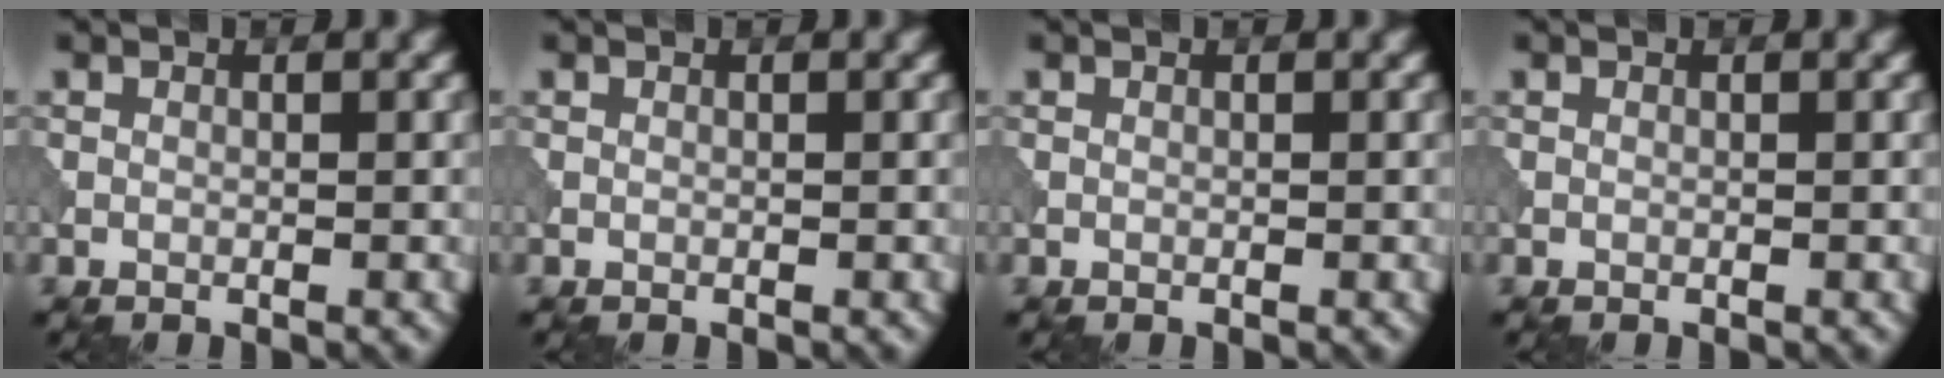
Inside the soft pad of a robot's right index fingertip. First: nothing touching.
{"total": 0.0}
{"total": 0.0}
{"total": 0.0}